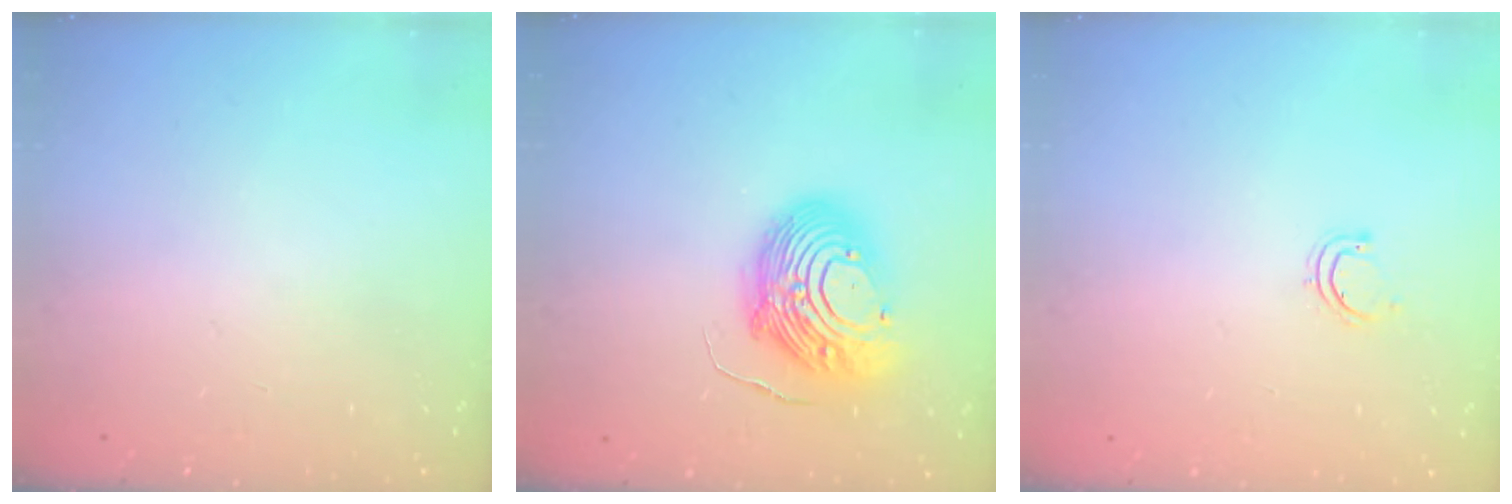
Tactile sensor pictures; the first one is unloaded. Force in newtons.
{"total": 14.9, "press": 14.9, "slide": 1.5}
{"total": 3.8, "press": 3.5, "slide": 1.6}